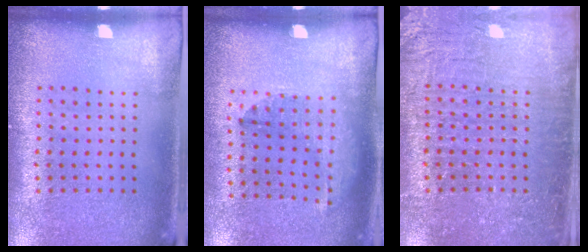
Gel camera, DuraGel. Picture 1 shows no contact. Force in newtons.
{"total": 1.3, "press": 0.9, "slide": 0.9}
{"total": 3.9, "press": 3.7, "slide": 1.0}